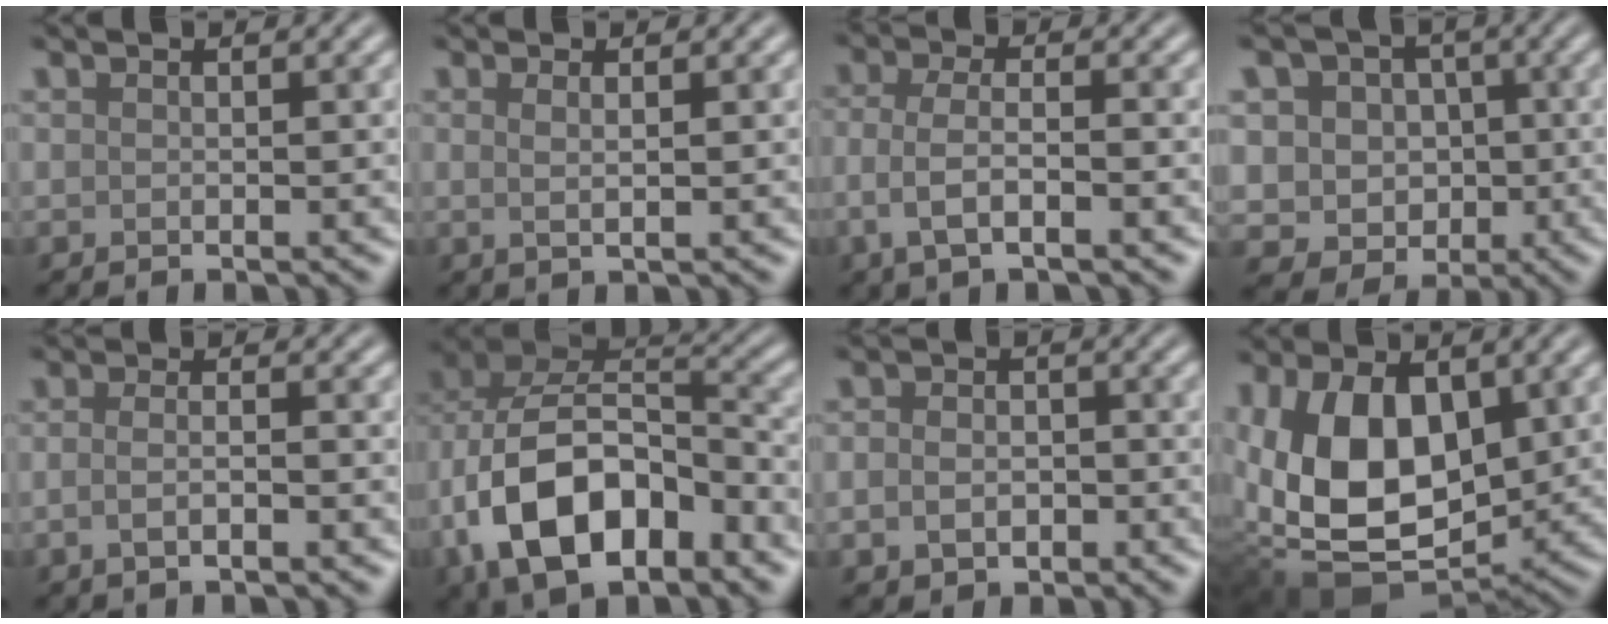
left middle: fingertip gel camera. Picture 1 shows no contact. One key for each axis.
{"total": 1.3, "fx": 0.4, "fy": 0.4, "fz": 1.2, "tx": -0.017, "ty": -0.001, "tz": 0.002}
{"total": 3.7, "fx": -1.3, "fy": 1.3, "fz": 3.2, "tx": -0.068, "ty": 0.000, "tz": -0.031}
{"total": 6.5, "fx": -0.2, "fy": 5.9, "fz": 2.8, "tx": -0.026, "ty": 0.012, "tz": -0.031}
{"total": 2.6, "fx": -0.7, "fy": 1.1, "fz": 2.3, "tx": -0.030, "ty": -0.002, "tz": -0.019}
{"total": 13.1, "fx": -3.9, "fy": 8.1, "fz": 9.4, "tx": -0.178, "ty": -0.006, "tz": -0.073}
{"total": 3.1, "fx": -0.8, "fy": 2.4, "fz": 1.8, "tx": -0.018, "ty": -0.004, "tz": -0.020}
{"total": 12.1, "fx": 1.0, "fy": 7.4, "fz": 9.6, "tx": -0.184, "ty": -0.013, "tz": 0.019}